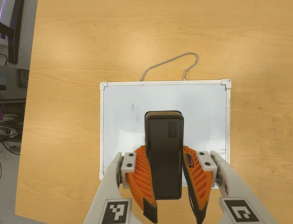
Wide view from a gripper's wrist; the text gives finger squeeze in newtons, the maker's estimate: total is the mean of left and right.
{"total": 9.6, "left": 7.8, "right": 11.5}